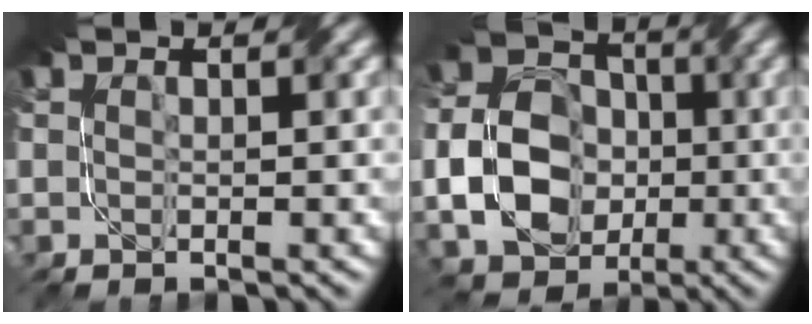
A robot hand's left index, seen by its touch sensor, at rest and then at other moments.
{"total": 8.2, "force": [-2.5, 6.3, 4.7], "torque": [-0.089, -0.004, -0.053]}